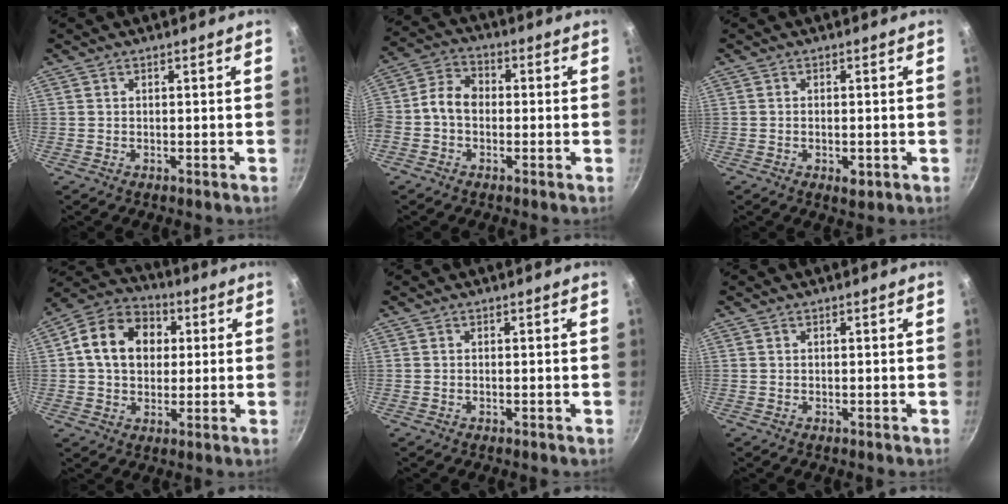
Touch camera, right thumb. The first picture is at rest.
{"total": 7.0, "force": [-0.9, 5.3, 4.5], "torque": [-0.073, 0.026, -0.036]}
{"total": 2.6, "force": [-0.9, 1.3, 2.1], "torque": [-0.036, -0.005, -0.015]}
{"total": 13.8, "force": [2.5, 10.8, 8.3], "torque": [-0.116, 0.021, 0.024]}
{"total": 0.0}
{"total": 0.0}